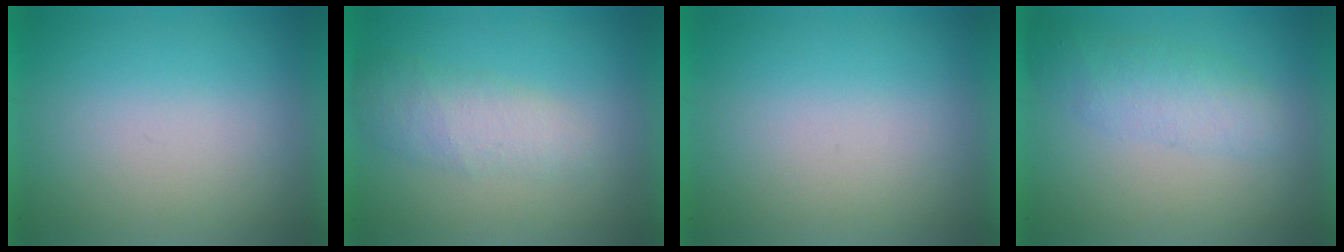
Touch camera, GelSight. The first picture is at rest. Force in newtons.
{"total": 2.3}
{"total": 0.0}
{"total": 2.2}